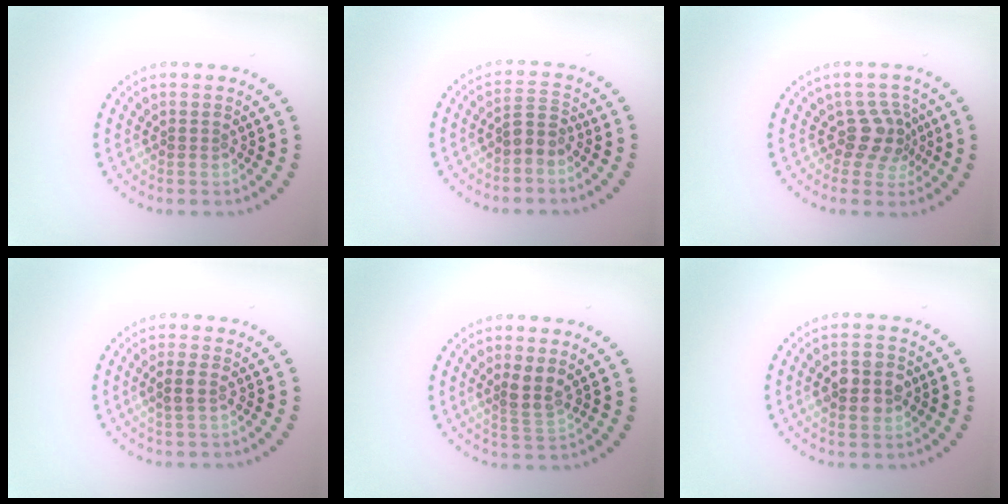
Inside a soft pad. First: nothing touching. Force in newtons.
{"total": 1.9, "press": 1.6, "slide": 1.1}
{"total": 2.9, "press": 2.2, "slide": 1.9}
{"total": 1.2, "press": 1.1, "slide": 0.6}
{"total": 2.1, "press": 1.6, "slide": 1.4}
{"total": 4.4, "press": 4.4, "slide": 0.1}